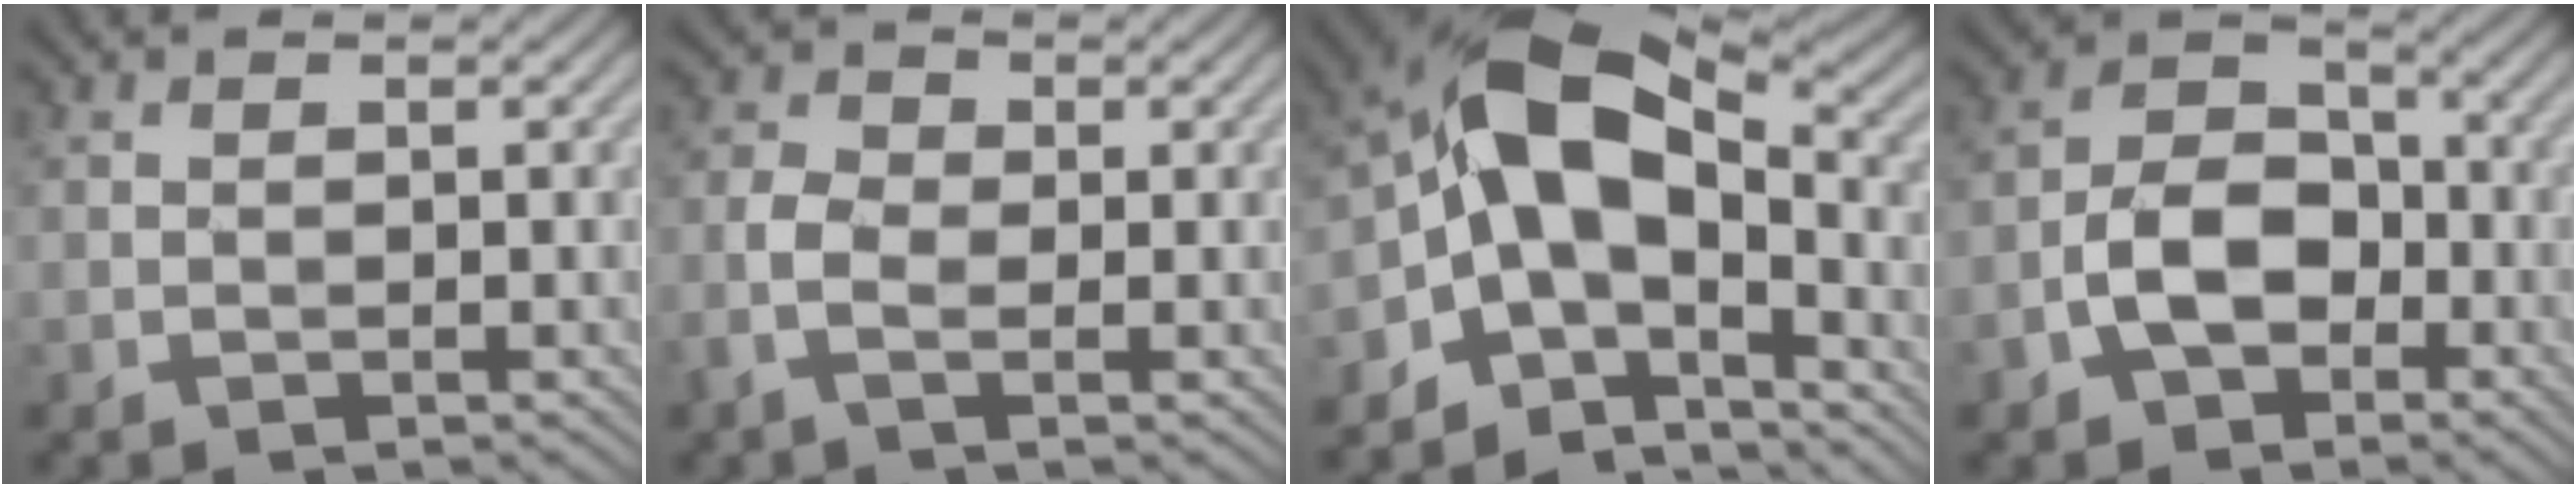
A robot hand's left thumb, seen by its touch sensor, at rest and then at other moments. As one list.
[{"total": 3.5, "force": [-1.0, 2.0, 2.6], "torque": [-0.072, 0.005, -0.030]}, {"total": 11.0, "force": [-3.6, 6.5, 8.1], "torque": [-0.138, 0.013, -0.077]}, {"total": 7.9, "force": [-3.3, 5.3, 4.9], "torque": [-0.094, 0.005, -0.069]}]